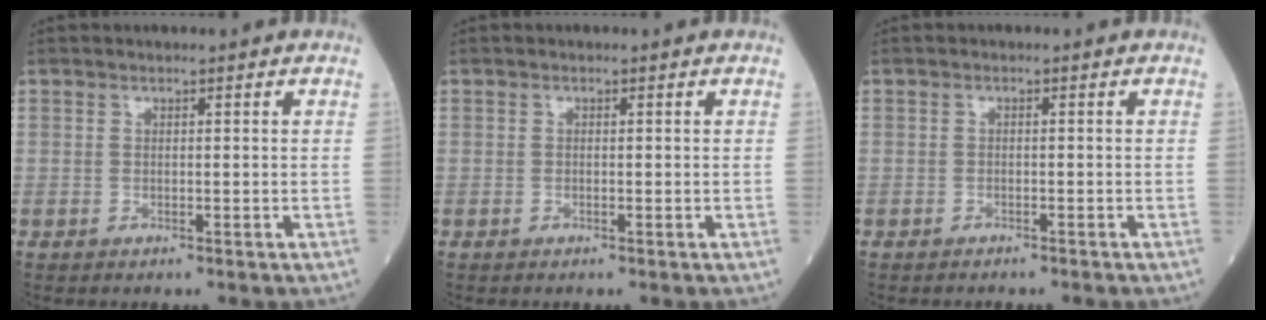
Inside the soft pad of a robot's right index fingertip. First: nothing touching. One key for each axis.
{"total": 0.0}
{"total": 2.4, "fx": -2.0, "fy": 0.8, "fz": 1.1, "tx": -0.024, "ty": -0.006, "tz": -0.020}